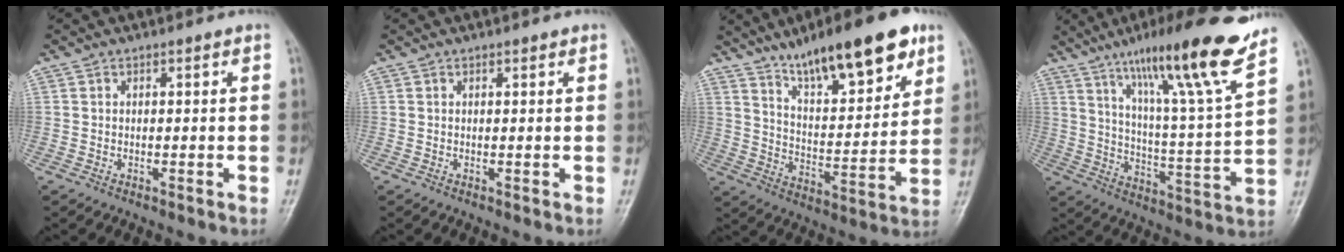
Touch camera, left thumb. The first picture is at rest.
{"total": 0.8, "force": [0.6, 0.5, 0.4], "torque": [0.001, -0.002, 0.005]}
{"total": 19.1, "force": [12.4, 5.8, 13.3], "torque": [-0.167, -0.054, 0.207]}
{"total": 20.2, "force": [13.7, 1.1, 14.8], "torque": [-0.215, -0.065, 0.221]}